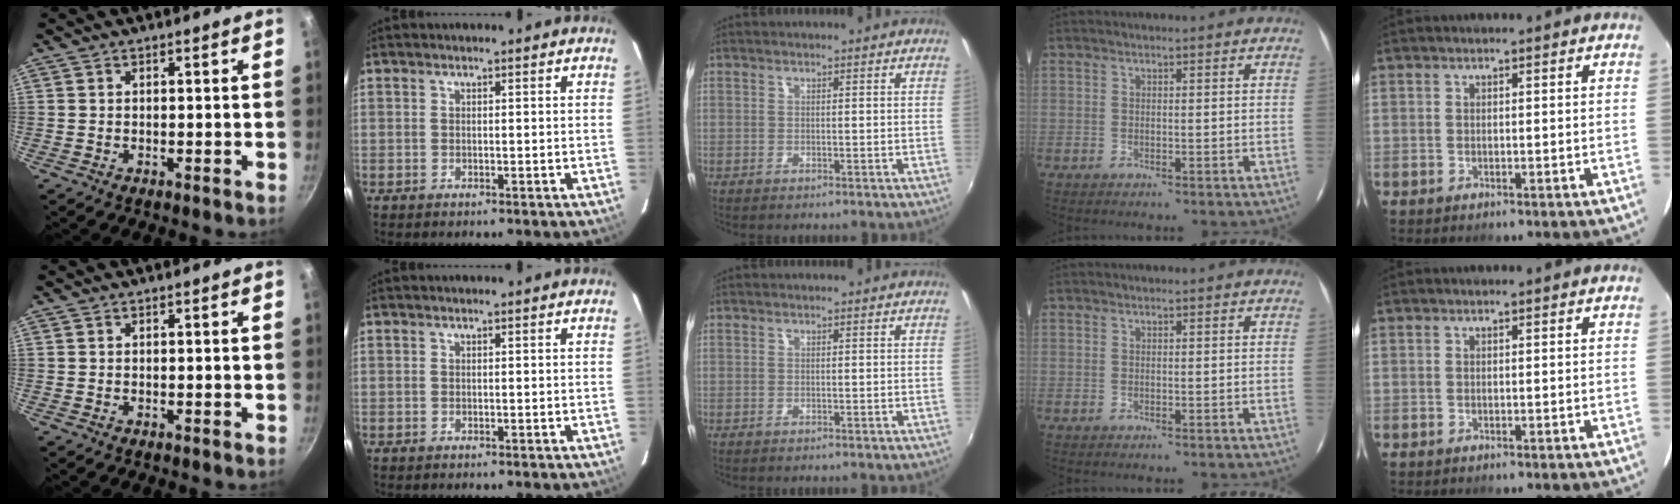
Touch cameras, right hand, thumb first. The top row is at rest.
{}